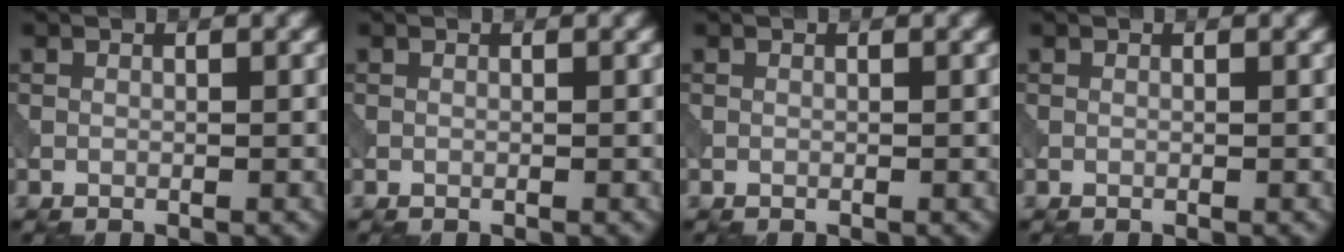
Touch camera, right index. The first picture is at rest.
{"total": 0.0}
{"total": 0.0}
{"total": 0.0}